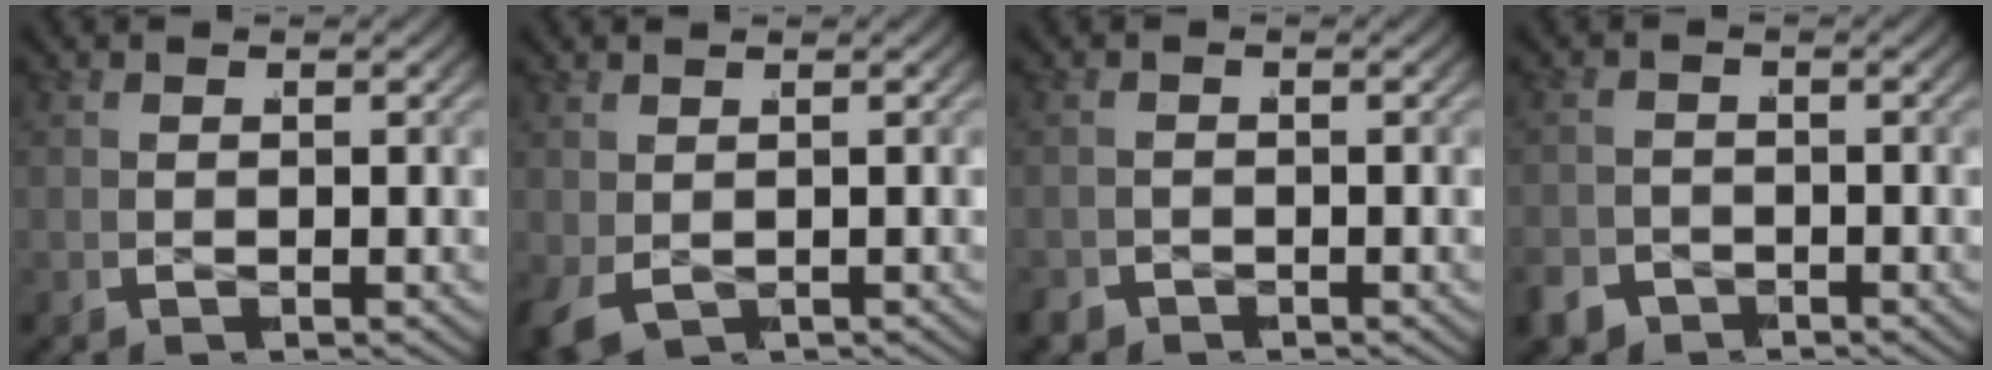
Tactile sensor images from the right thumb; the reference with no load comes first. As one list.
[{"total": 1.3, "force": [-0.4, 1.0, 0.6], "torque": [-0.018, -0.006, -0.001]}, {"total": 1.0, "force": [-0.9, 0.6, -0.1], "torque": [0.006, 0.003, -0.019]}, {"total": 2.7, "force": [-1.8, 2.0, 0.3], "torque": [-0.009, -0.003, -0.031]}]